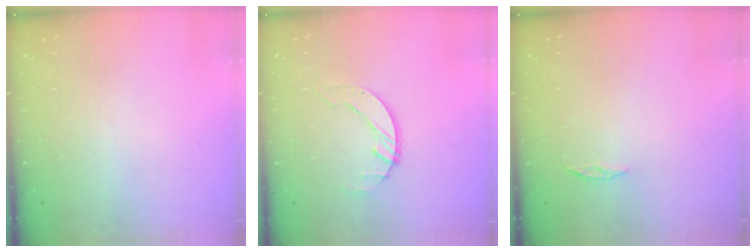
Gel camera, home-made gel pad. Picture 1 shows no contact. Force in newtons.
{"total": 2.9, "press": 2.8, "slide": 0.3}
{"total": 3.1, "press": 3.1, "slide": 0.3}